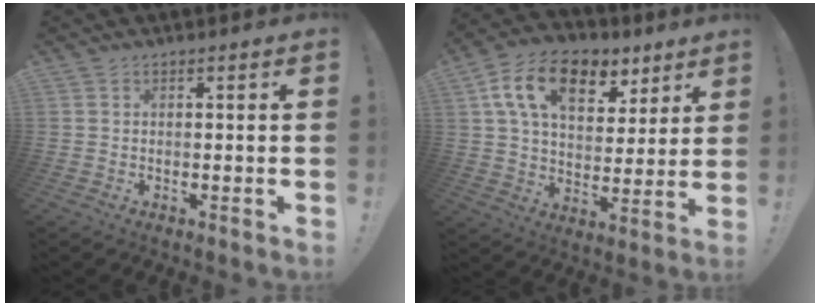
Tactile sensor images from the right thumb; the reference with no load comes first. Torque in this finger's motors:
{"motor_torque": [0.90, 1.74, 0.54, -0.03, 0.13]}